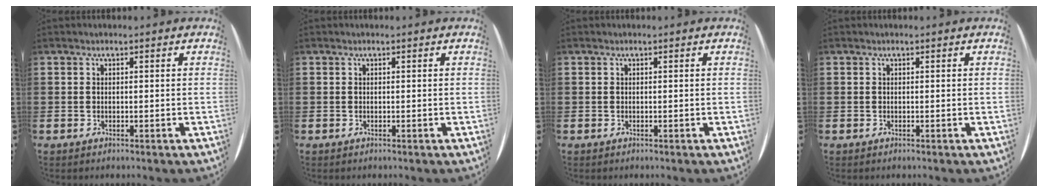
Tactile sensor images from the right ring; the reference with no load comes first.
{"total": 0.0}
{"total": 0.0}
{"total": 0.0}